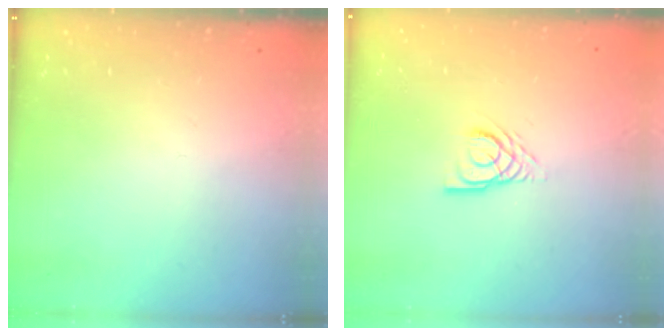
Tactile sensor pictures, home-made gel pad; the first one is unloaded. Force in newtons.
{"total": 4.5, "press": 4.4, "slide": 0.4}